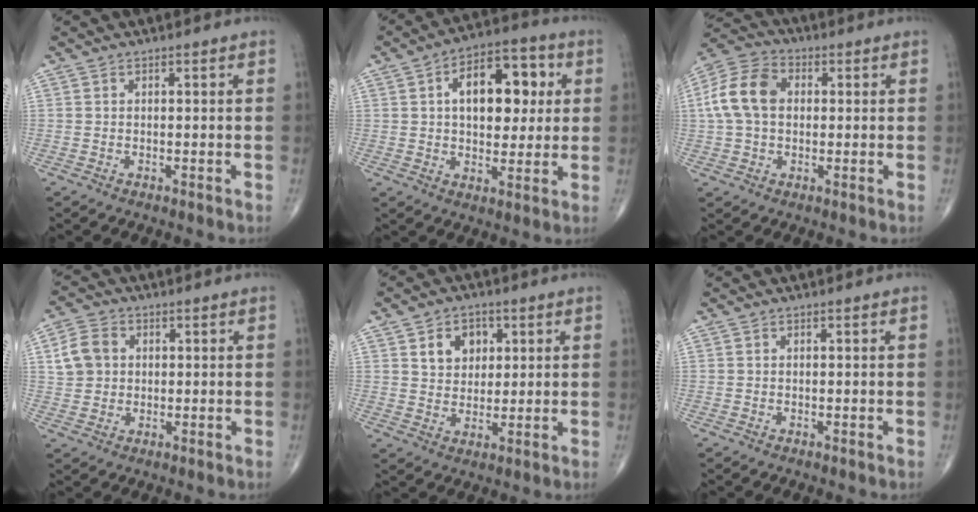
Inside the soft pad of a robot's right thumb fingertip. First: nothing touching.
{"total": 15.0, "force": [3.2, 8.7, 11.8], "torque": [-0.133, 0.013, 0.044]}
{"total": 11.4, "force": [1.2, 8.1, 8.0], "torque": [-0.157, 0.029, 0.014]}
{"total": 6.4, "force": [1.3, 5.3, 3.3], "torque": [-0.050, 0.005, 0.022]}
{"total": 7.0, "force": [2.6, 5.3, 3.7], "torque": [-0.027, -0.010, 0.043]}
{"total": 0.0}